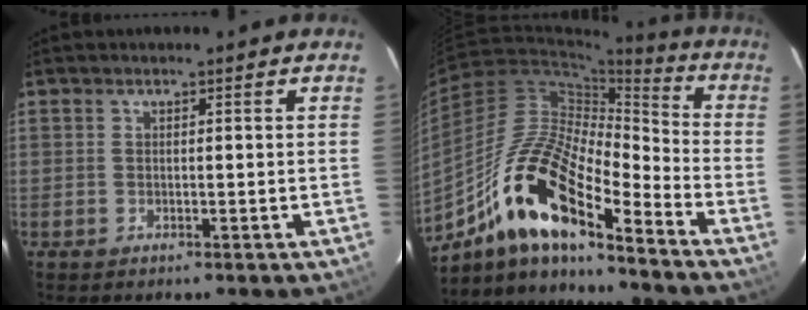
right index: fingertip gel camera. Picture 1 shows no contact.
{"total": 18.2, "force": [-11.7, 4.8, 13.0], "torque": [-0.234, 0.002, -0.234]}